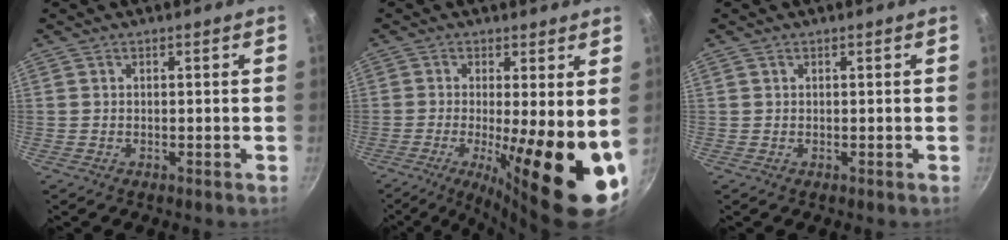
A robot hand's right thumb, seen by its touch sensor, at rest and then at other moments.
{"total": 18.0, "force": [-2.6, 4.4, 17.3], "torque": [-0.236, -0.032, -0.032]}
{"total": 0.0}